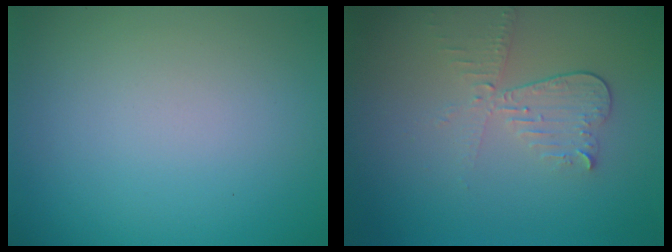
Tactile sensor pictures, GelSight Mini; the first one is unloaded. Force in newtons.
{"total": 3.0, "press": 2.6, "slide": 1.5}